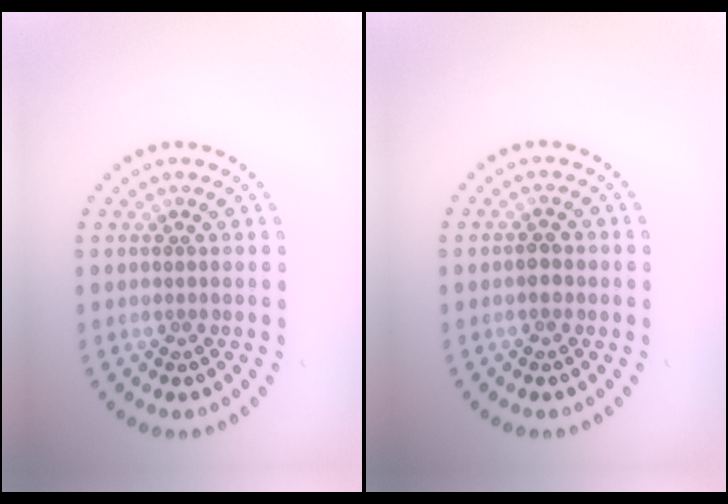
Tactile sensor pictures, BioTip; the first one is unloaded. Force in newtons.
{"total": 1.4, "press": 1.4, "slide": 0.0}